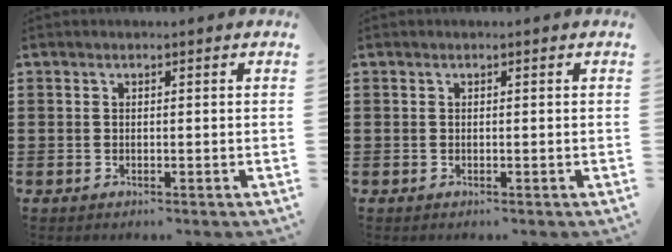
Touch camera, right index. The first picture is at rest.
{"total": 0.0}